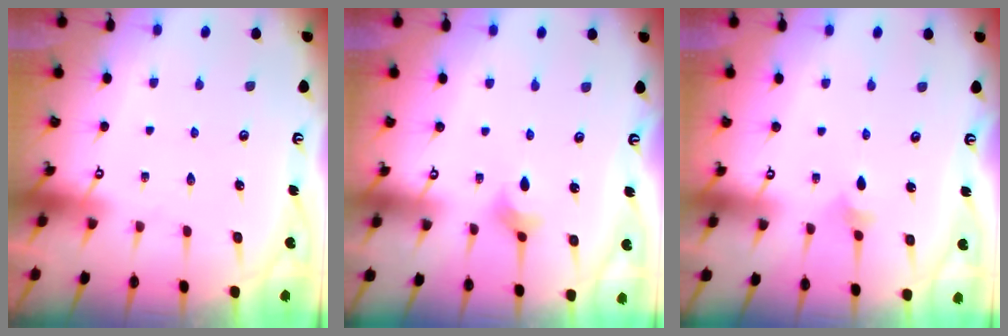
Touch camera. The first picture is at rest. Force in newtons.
{"total": 2.8, "press": 2.8, "slide": 0.7}
{"total": 3.7, "press": 3.6, "slide": 0.8}